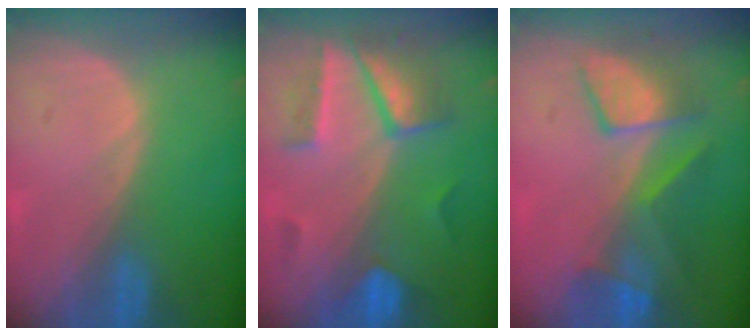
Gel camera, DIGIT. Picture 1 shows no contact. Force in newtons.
{"total": 7.4, "press": 7.2, "slide": 1.4}
{"total": 7.5, "press": 7.4, "slide": 1.1}